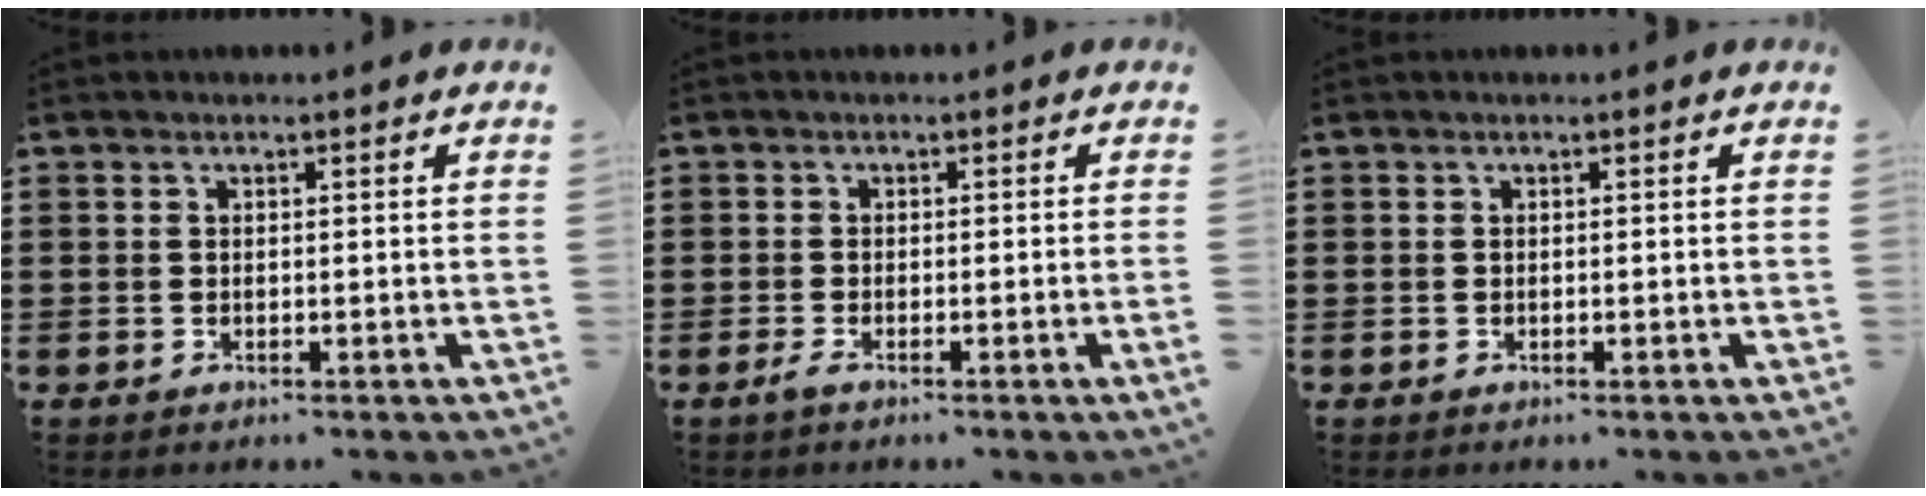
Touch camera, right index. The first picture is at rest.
{"total": 1.5, "force": [-0.7, -0.2, 1.2], "torque": [-0.022, -0.007, -0.014]}
{"total": 0.0}